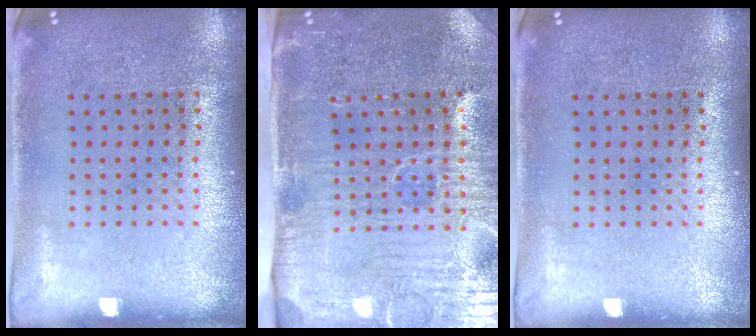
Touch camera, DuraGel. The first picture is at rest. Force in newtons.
{"total": 5.1, "press": 4.4, "slide": 2.6}
{"total": 0.0}